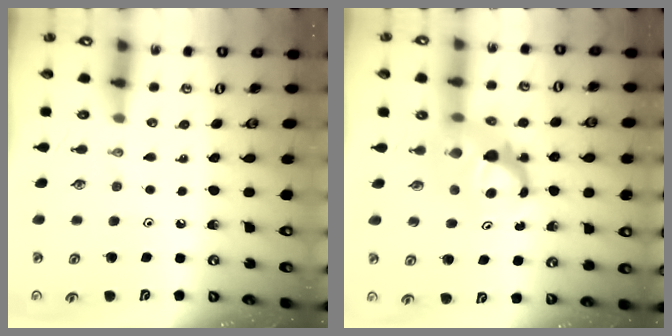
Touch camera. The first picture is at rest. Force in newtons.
{"total": 8.6, "press": 8.6, "slide": 0.7}